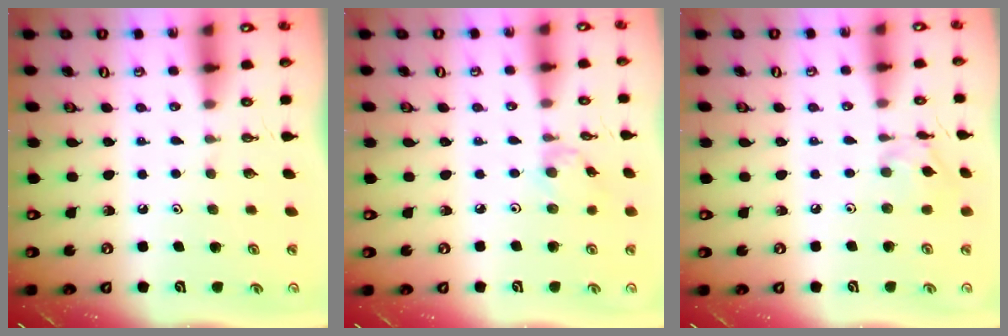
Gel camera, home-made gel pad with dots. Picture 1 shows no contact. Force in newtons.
{"total": 2.1, "press": 2.1, "slide": 0.4}
{"total": 7.4, "press": 7.4, "slide": 0.4}